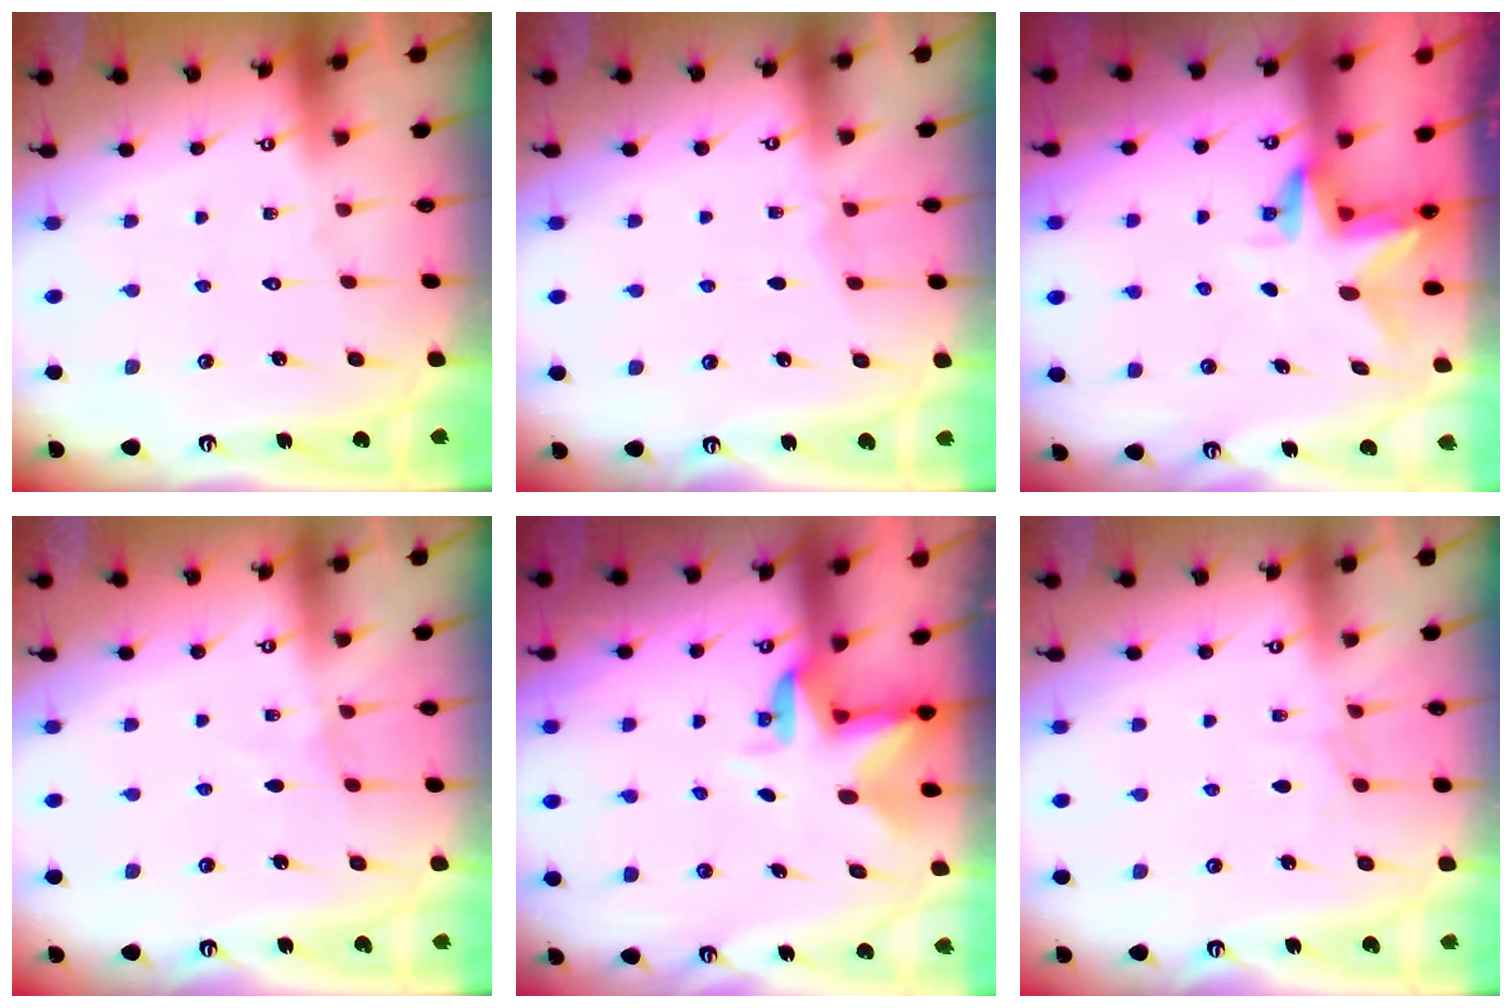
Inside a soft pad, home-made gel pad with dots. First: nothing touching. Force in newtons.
{"total": 2.4, "press": 2.4, "slide": 0.3}
{"total": 3.0, "press": 3.0, "slide": 0.2}
{"total": 2.9, "press": 2.9, "slide": 0.4}
{"total": 3.0, "press": 3.0, "slide": 0.4}
{"total": 2.9, "press": 2.8, "slide": 0.5}